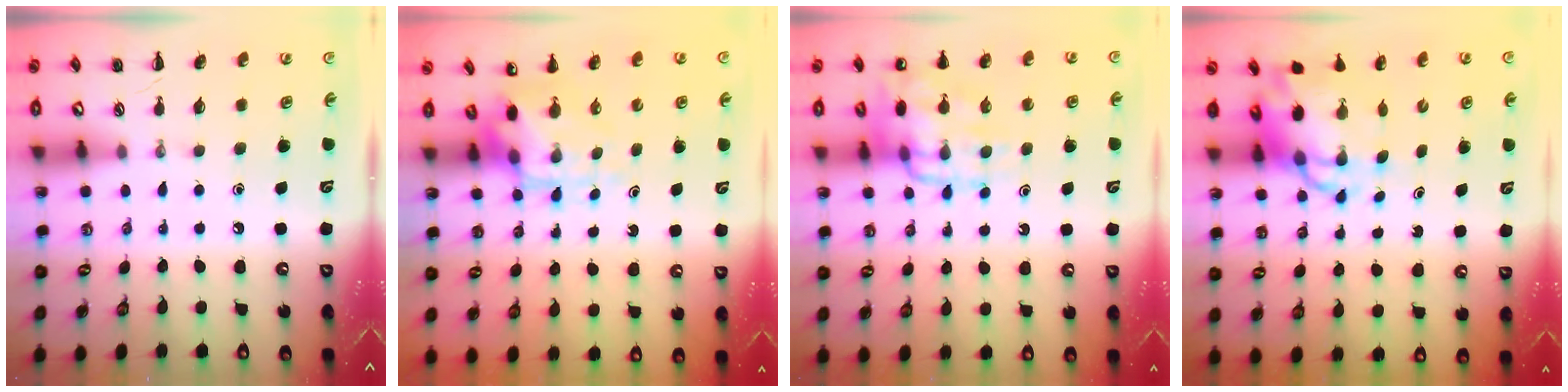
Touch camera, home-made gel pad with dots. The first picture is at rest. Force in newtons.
{"total": 6.0, "press": 5.9, "slide": 1.3}
{"total": 14.4, "press": 14.2, "slide": 2.4}
{"total": 8.5, "press": 8.2, "slide": 2.2}